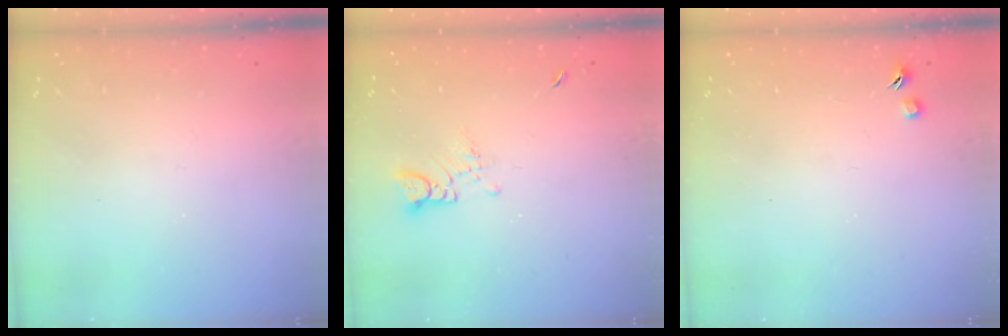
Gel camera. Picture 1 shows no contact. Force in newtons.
{"total": 2.9, "press": 2.9, "slide": 0.2}
{"total": 3.0, "press": 2.9, "slide": 0.5}